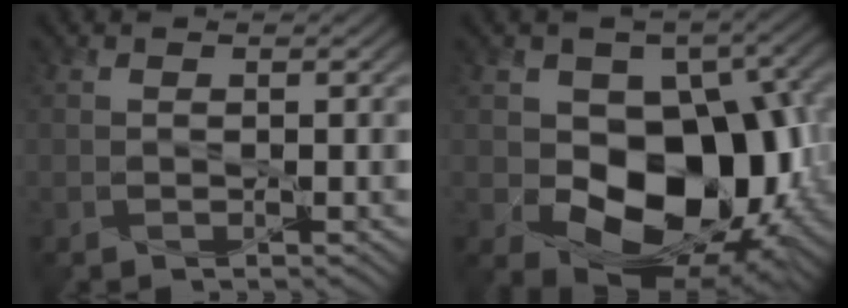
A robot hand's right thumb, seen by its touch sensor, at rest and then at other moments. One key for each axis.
{"total": 14.4, "fx": -2.3, "fy": 10.0, "fz": 10.1, "tx": -0.135, "ty": -0.018, "tz": -0.039}